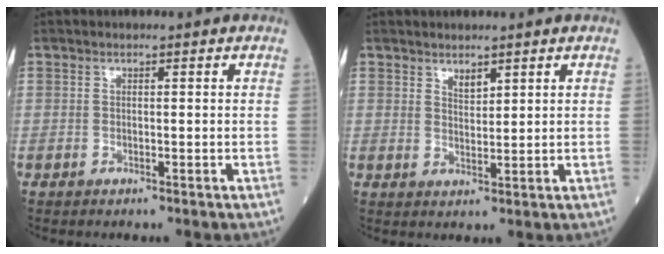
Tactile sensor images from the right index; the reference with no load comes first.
{"total": 2.0, "force": [1.5, 0.7, 1.1], "torque": [-0.021, -0.005, 0.032]}